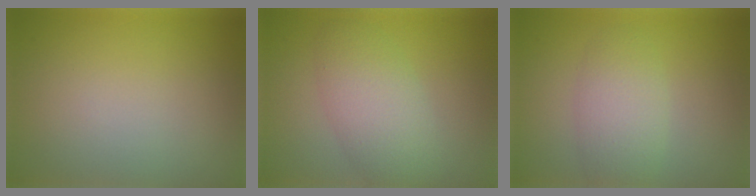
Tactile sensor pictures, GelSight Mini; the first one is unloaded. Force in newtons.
{"total": 4.7, "press": 4.7, "slide": 0.3}
{"total": 3.5, "press": 3.5, "slide": 0.3}